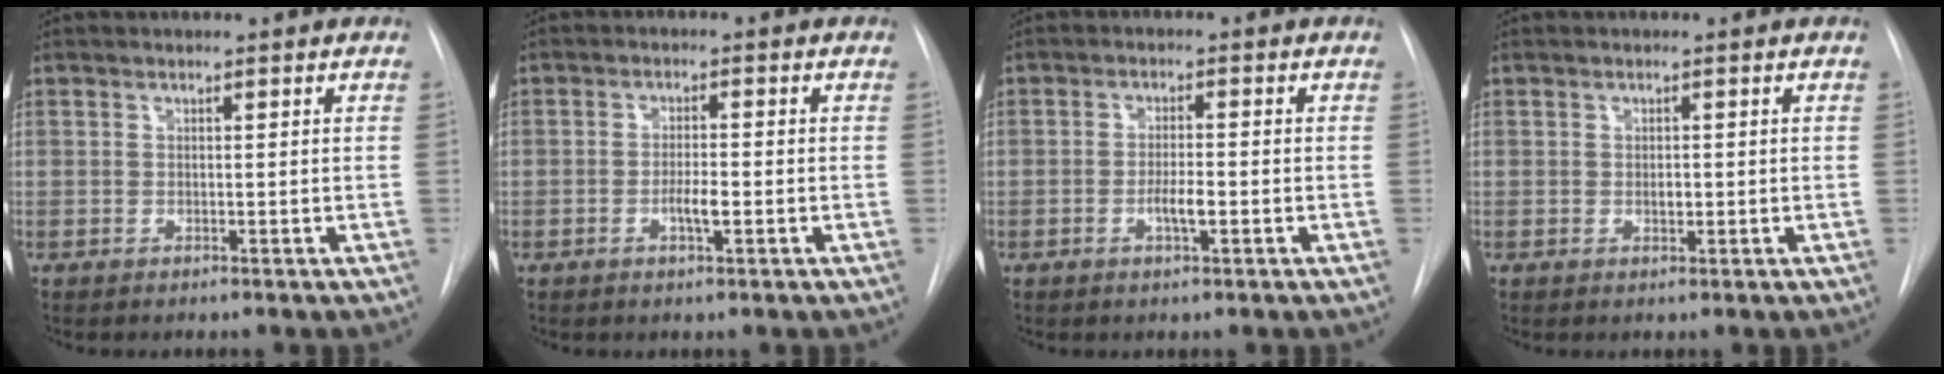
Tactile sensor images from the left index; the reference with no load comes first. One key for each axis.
{"total": 3.0, "fx": -1.0, "fy": 0.6, "fz": 2.8, "tx": -0.049, "ty": 0.002, "tz": -0.017}
{"total": 3.2, "fx": -1.1, "fy": 0.6, "fz": 2.9, "tx": -0.051, "ty": 0.002, "tz": -0.018}
{"total": 1.2, "fx": -0.1, "fy": 0.7, "fz": 1.0, "tx": -0.016, "ty": 0.000, "tz": 0.000}